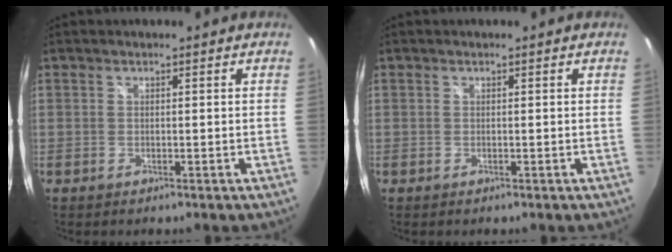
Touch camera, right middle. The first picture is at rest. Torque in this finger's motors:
{"motor_torque": [-0.03, -0.03, -0.03, 0.00]}